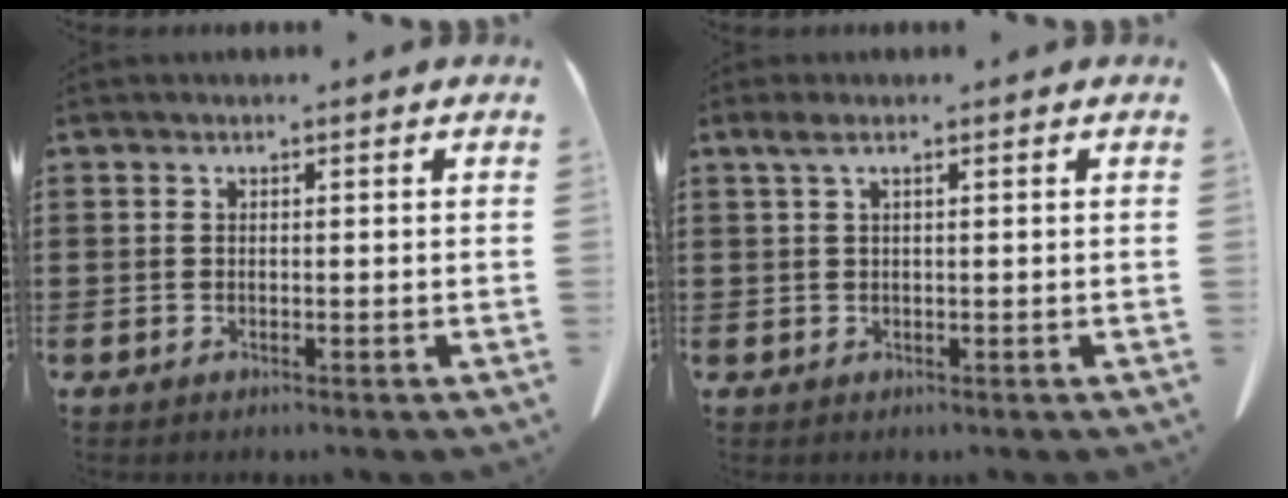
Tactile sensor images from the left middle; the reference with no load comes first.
{"total": 1.4, "force": [0.5, 0.3, 1.3], "torque": [-0.027, 0.002, 0.008]}